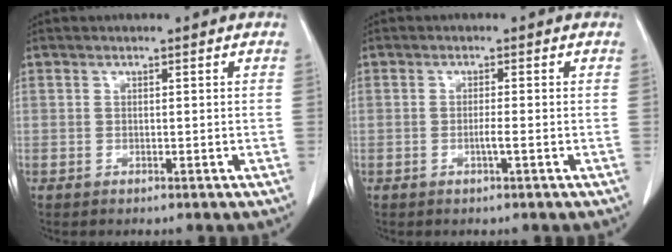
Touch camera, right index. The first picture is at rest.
{"total": 1.5, "force": [-0.5, -0.2, 1.4], "torque": [-0.029, -0.003, -0.010]}